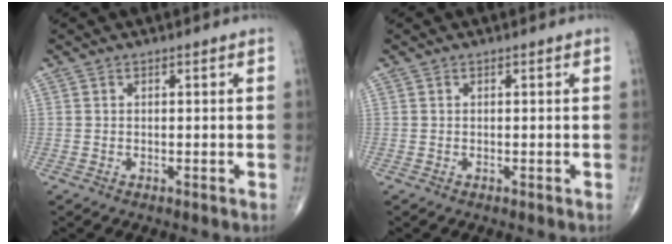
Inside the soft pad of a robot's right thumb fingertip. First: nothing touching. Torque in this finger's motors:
{"motor_torque": [0.00, 0.00, 0.01, 0.00, 0.00]}